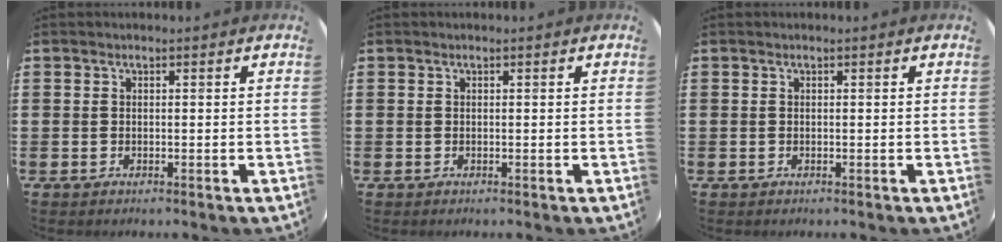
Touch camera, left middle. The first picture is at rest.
{"total": 0.0}
{"total": 0.0}